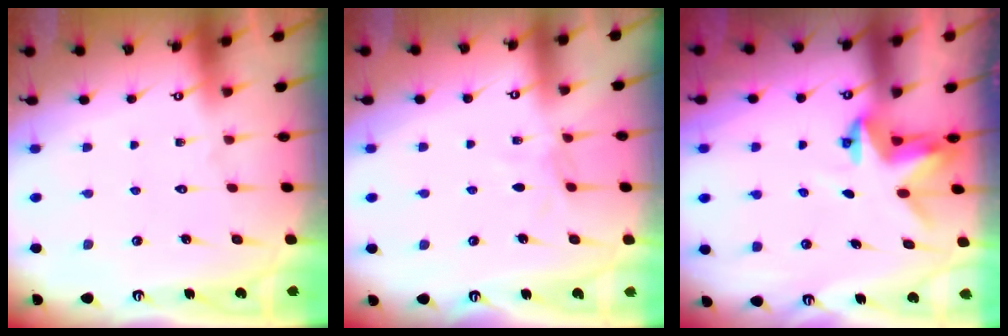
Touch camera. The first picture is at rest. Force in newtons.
{"total": 4.0, "press": 4.0, "slide": 0.5}
{"total": 3.2, "press": 3.2, "slide": 0.0}